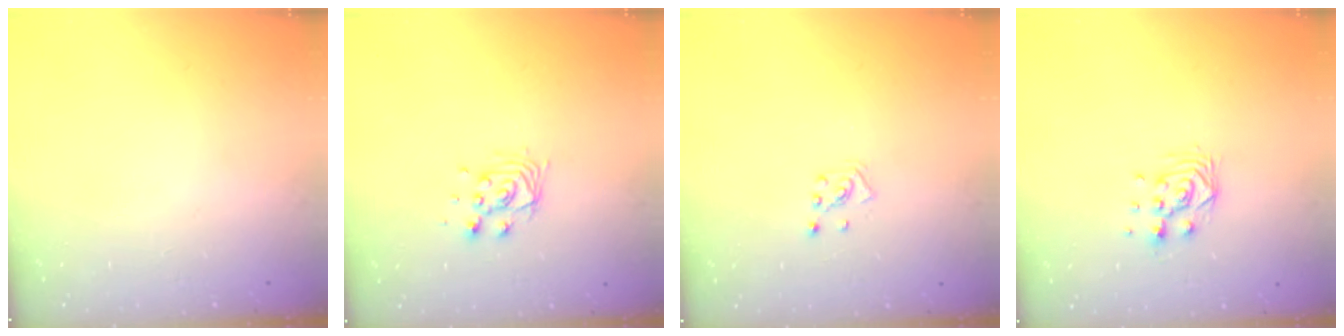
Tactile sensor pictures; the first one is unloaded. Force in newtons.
{"total": 7.6, "press": 7.6, "slide": 0.5}
{"total": 2.2, "press": 2.2, "slide": 0.3}
{"total": 7.3, "press": 7.2, "slide": 0.6}